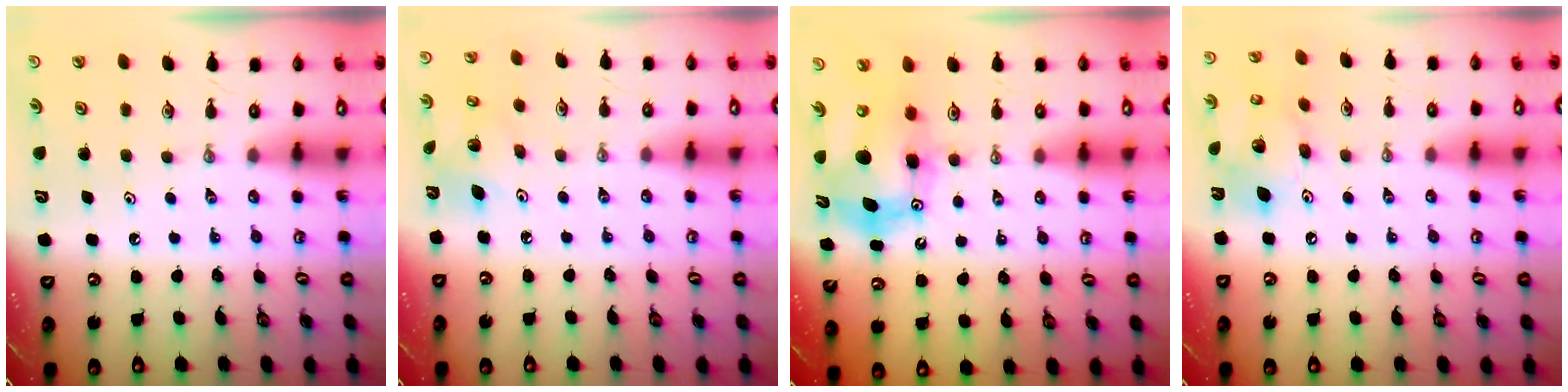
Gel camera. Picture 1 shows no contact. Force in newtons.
{"total": 7.8, "press": 7.8, "slide": 0.3}
{"total": 11.6, "press": 11.4, "slide": 2.5}
{"total": 16.8, "press": 16.4, "slide": 3.3}